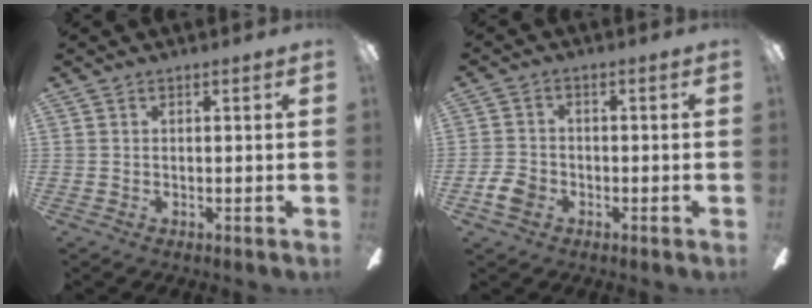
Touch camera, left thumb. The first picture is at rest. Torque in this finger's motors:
{"motor_torque": [-0.03, 0.05, 0.00, 0.02, 0.00]}